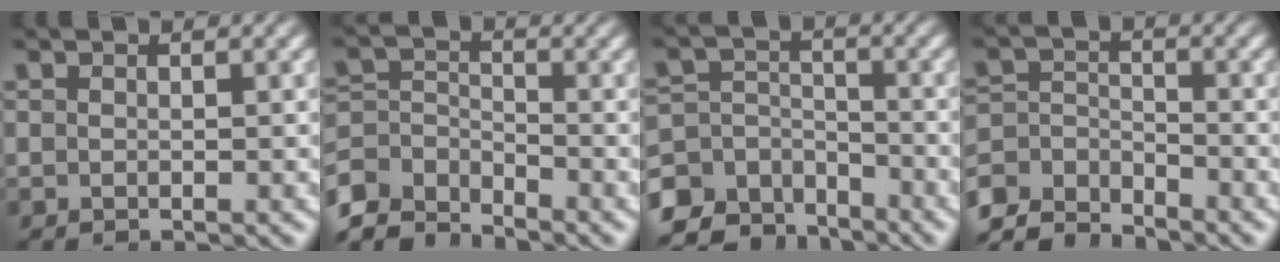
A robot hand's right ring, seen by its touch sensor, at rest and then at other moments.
{"total": 5.6, "force": [-3.4, 3.8, 2.3], "torque": [-0.068, -0.041, -0.046]}
{"total": 7.6, "force": [-4.9, 4.9, 3.1], "torque": [-0.065, -0.038, -0.070]}
{"total": 5.9, "force": [-4.3, 3.5, 2.2], "torque": [-0.056, -0.032, -0.065]}